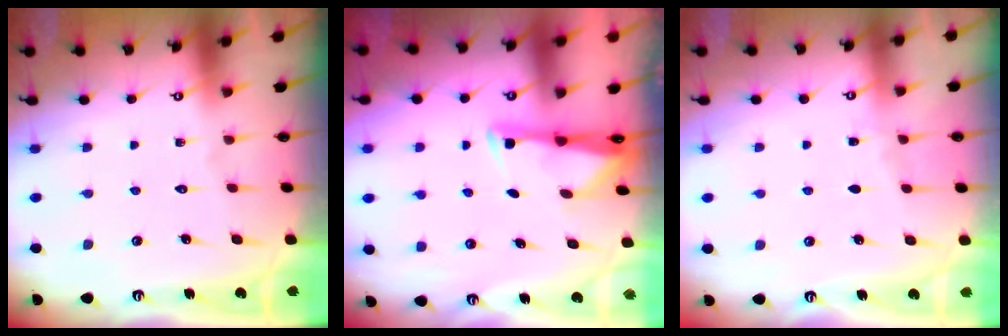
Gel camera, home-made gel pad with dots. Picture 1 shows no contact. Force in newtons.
{"total": 2.9, "press": 2.9, "slide": 0.4}
{"total": 2.4, "press": 2.4, "slide": 0.4}